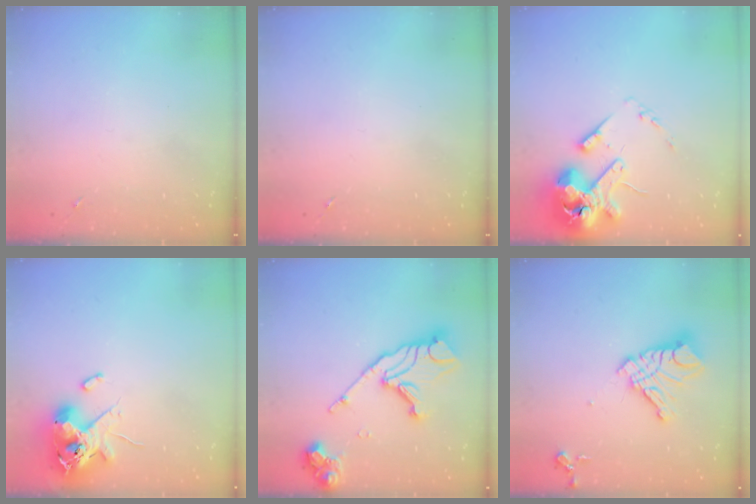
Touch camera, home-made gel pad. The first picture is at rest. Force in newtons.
{"total": 0.0}
{"total": 15.9, "press": 15.7, "slide": 2.5}
{"total": 12.5, "press": 12.3, "slide": 2.0}
{"total": 19.5, "press": 19.4, "slide": 2.1}
{"total": 15.7, "press": 15.6, "slide": 1.8}